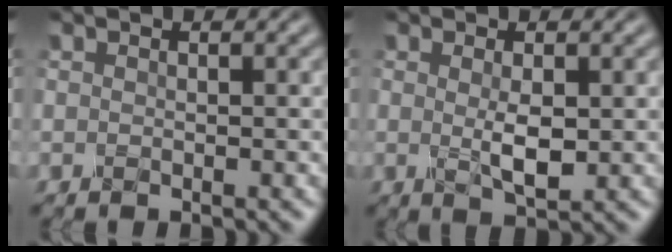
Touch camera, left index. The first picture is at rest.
{"total": 2.5, "force": [0.1, 0.8, 2.4], "torque": [-0.049, -0.007, 0.006]}